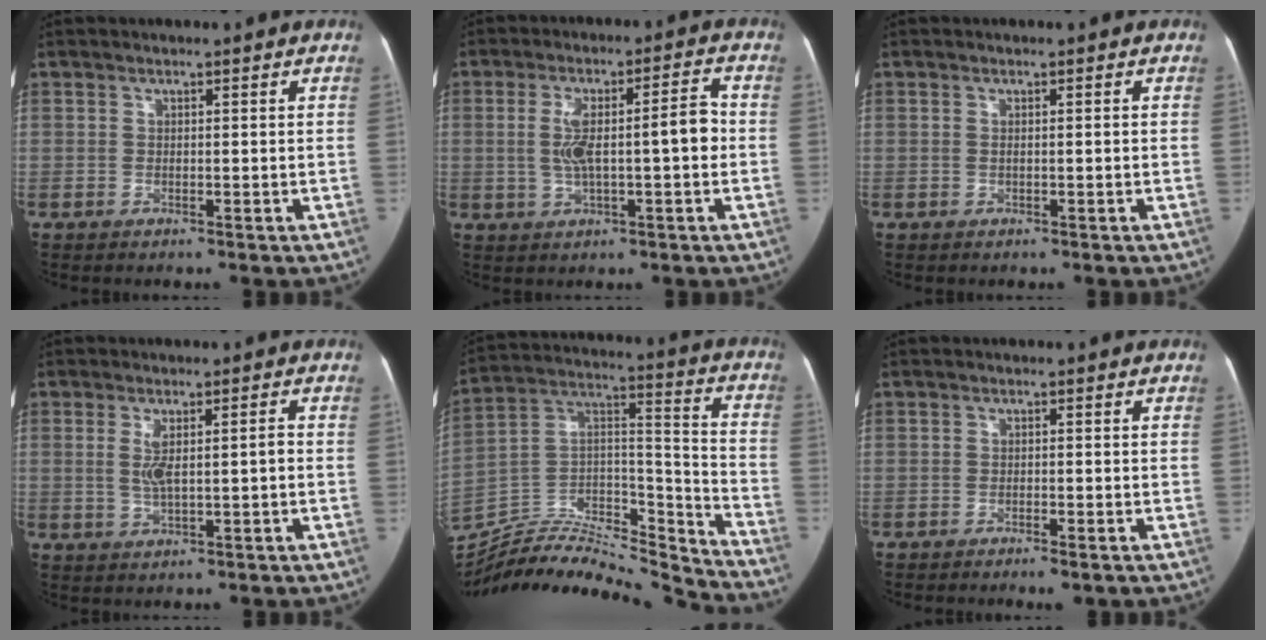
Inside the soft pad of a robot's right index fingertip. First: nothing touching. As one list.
[{"total": 9.2, "force": [-0.2, 2.1, 9.0], "torque": [-0.158, 0.027, 0.000]}, {"total": 0.9, "force": [0.0, 0.1, 0.9], "torque": [-0.020, 0.000, 0.003]}, {"total": 4.5, "force": [0.0, 1.0, 4.4], "torque": [-0.085, 0.004, 0.005]}, {"total": 25.1, "force": [-24.0, 4.1, 6.2], "torque": [-0.127, 0.046, -0.376]}, {"total": 2.9, "force": [-2.1, 0.5, 1.8], "torque": [-0.022, -0.005, -0.027]}]